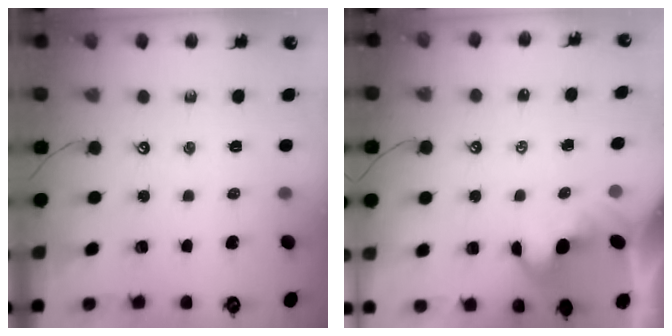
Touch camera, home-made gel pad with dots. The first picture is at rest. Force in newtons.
{"total": 2.0, "press": 1.9, "slide": 0.4}